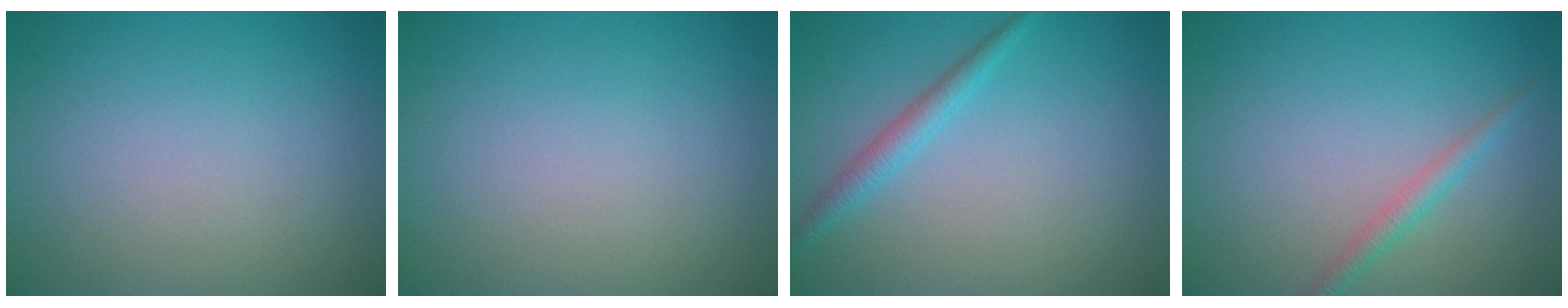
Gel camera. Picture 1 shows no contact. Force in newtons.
{"total": 0.0}
{"total": 1.9, "press": 1.9, "slide": 0.0}
{"total": 1.6, "press": 1.6, "slide": 0.0}